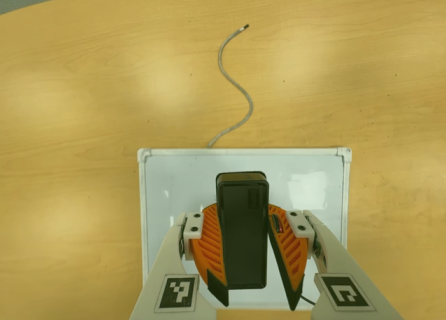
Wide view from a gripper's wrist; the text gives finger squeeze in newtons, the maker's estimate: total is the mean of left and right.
{"total": 8.7, "left": 8.9, "right": 8.6}